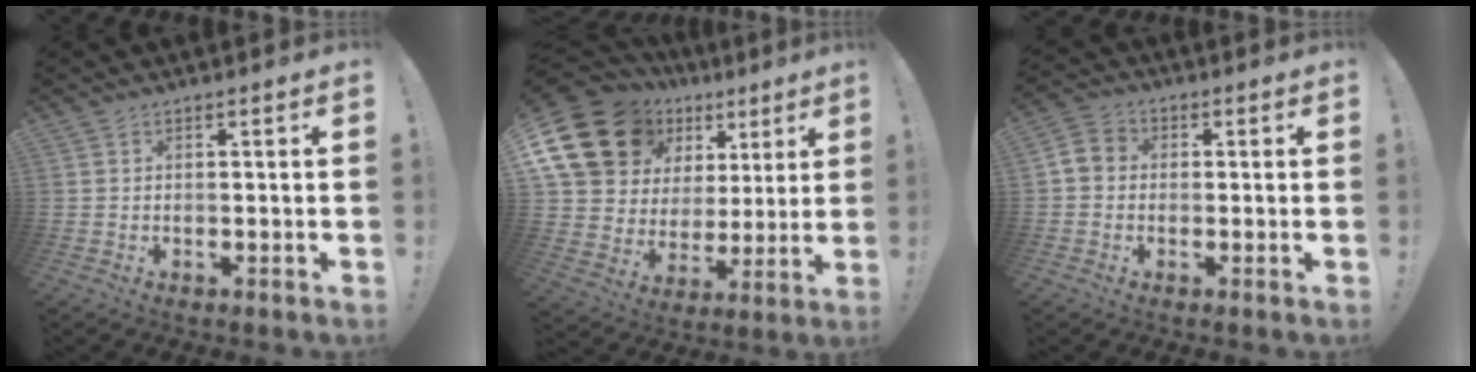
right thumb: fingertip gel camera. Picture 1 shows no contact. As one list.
[{"total": 20.2, "force": [11.7, 13.6, 9.2], "torque": [-0.162, -0.067, 0.246]}, {"total": 4.7, "force": [-1.0, 4.1, 2.2], "torque": [-0.049, 0.021, -0.014]}]